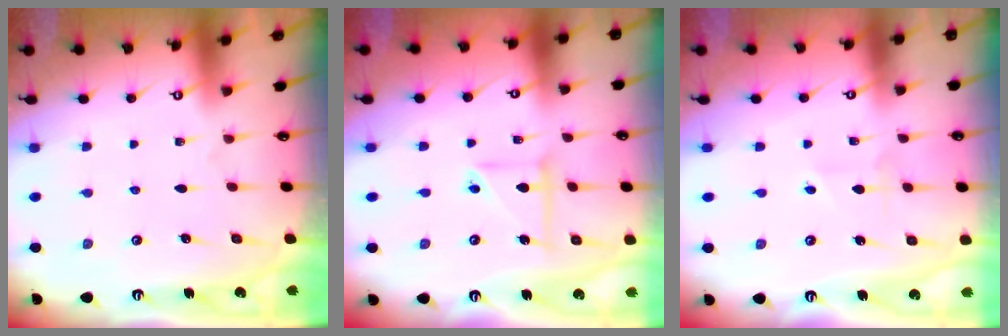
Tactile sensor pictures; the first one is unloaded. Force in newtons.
{"total": 6.8, "press": 6.7, "slide": 1.3}
{"total": 1.6, "press": 1.5, "slide": 0.7}